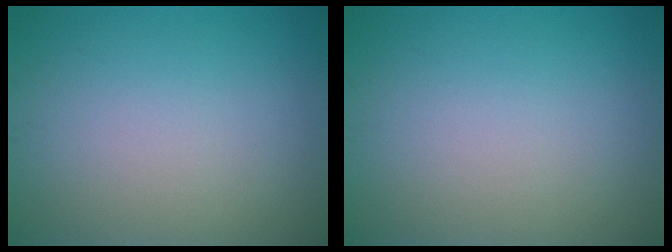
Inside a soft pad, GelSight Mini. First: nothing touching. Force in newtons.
{"total": 0.0}